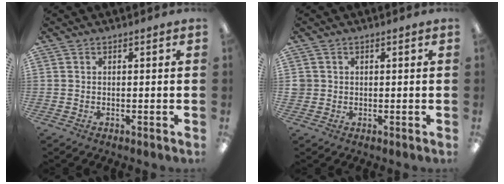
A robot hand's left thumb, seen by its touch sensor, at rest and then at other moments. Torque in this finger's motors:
{"motor_torque": [0.06, 0.23, 0.09, -0.34, -0.01]}